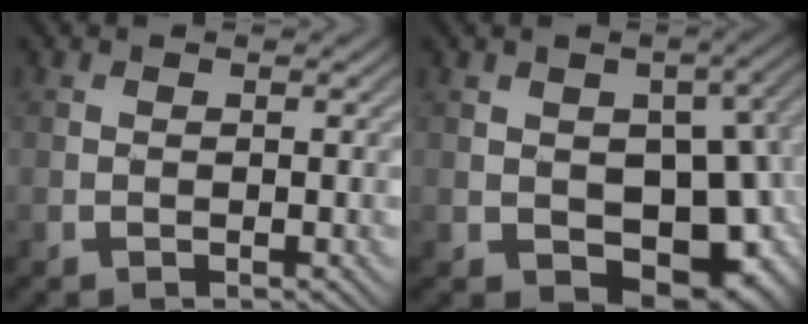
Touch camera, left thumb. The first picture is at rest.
{"total": 12.3, "force": [-1.9, 8.2, 8.9], "torque": [-0.111, -0.025, -0.012]}